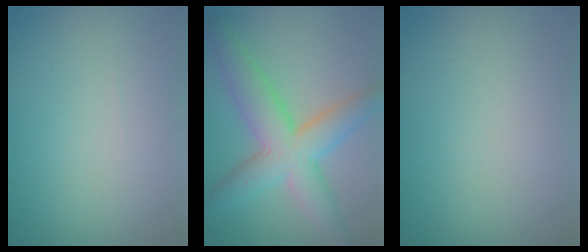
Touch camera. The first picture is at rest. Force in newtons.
{"total": 6.4, "press": 6.4, "slide": 0.2}
{"total": 0.0}